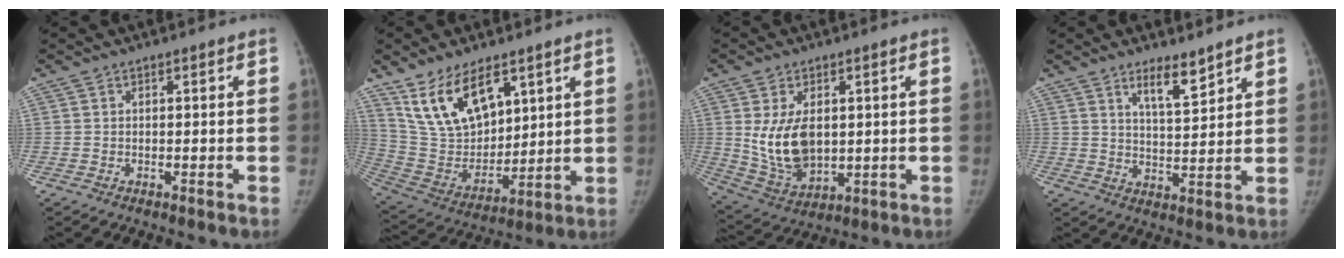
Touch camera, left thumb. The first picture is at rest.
{"total": 16.2, "force": [9.4, 8.6, 10.0], "torque": [-0.146, -0.045, 0.200]}
{"total": 11.6, "force": [1.5, 7.2, 9.0], "torque": [-0.147, -0.016, 0.049]}
{"total": 6.2, "force": [4.5, 1.5, 4.0], "torque": [-0.054, -0.040, 0.078]}